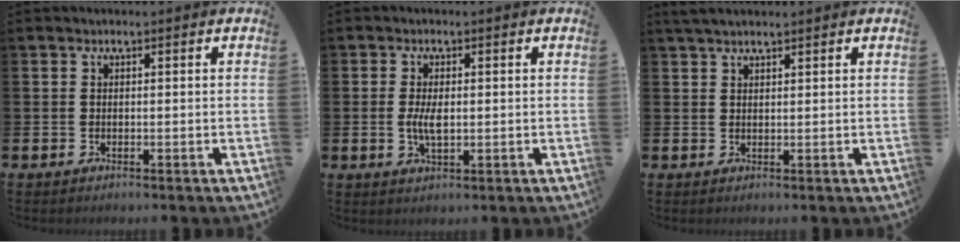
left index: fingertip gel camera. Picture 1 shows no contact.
{"total": 3.3, "force": [0.2, 1.4, 3.0], "torque": [-0.042, -0.004, 0.001]}
{"total": 2.5, "force": [2.2, 0.6, 1.0], "torque": [-0.015, -0.001, 0.040]}